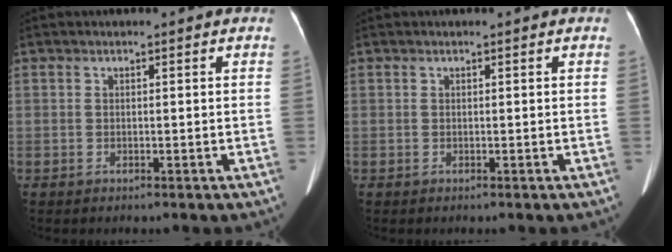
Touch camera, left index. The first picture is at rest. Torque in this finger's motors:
{"motor_torque": [-0.06, -0.02, -0.01, 0.00]}